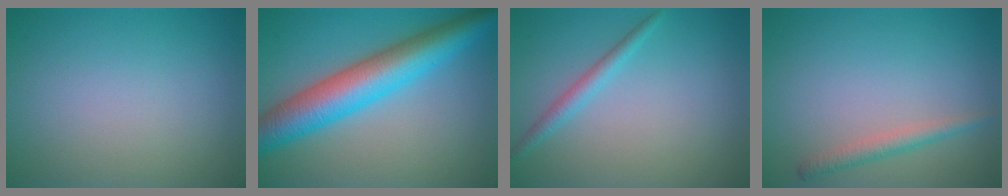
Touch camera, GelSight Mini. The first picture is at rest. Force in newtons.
{"total": 8.7, "press": 8.7, "slide": 0.0}
{"total": 1.8, "press": 1.7, "slide": 0.1}
{"total": 1.8, "press": 1.8, "slide": 0.1}